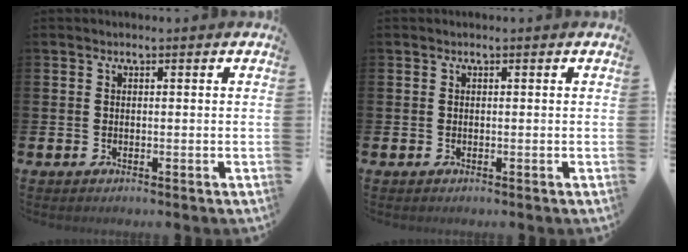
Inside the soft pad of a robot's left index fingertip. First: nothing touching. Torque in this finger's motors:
{"motor_torque": [0.00, 0.00, 0.00, 0.00]}